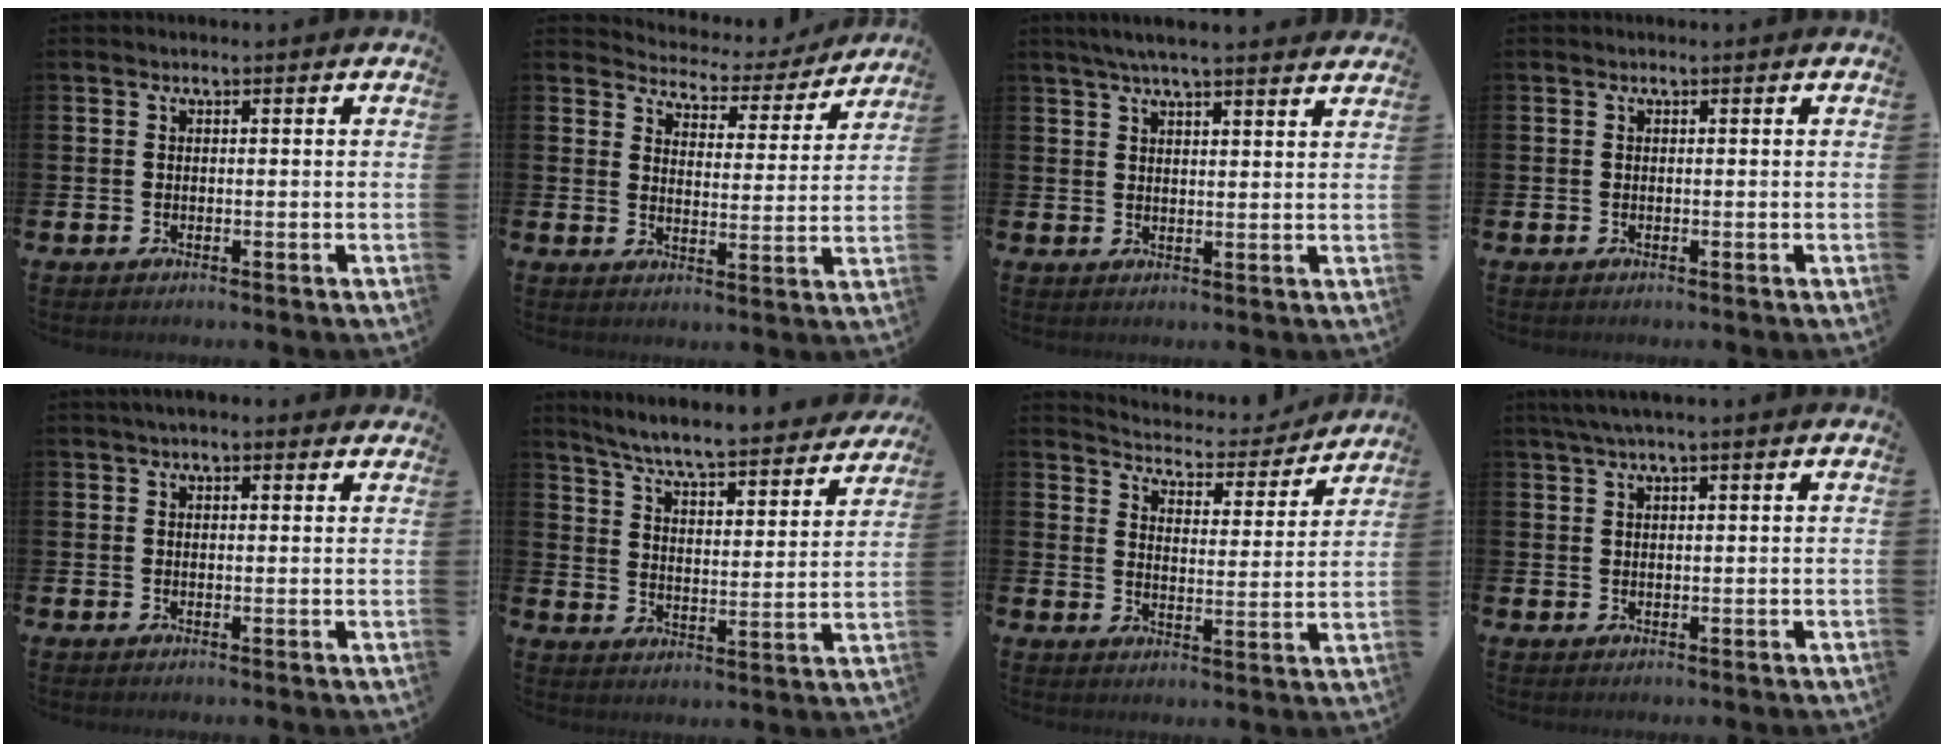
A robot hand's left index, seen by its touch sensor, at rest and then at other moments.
{"total": 4.3, "force": [4.1, 1.3, 0.1], "torque": [-0.017, -0.043, 0.063]}
{"total": 5.0, "force": [4.6, 0.1, 1.9], "torque": [-0.045, -0.011, 0.082]}
{"total": 0.0}
{"total": 1.7, "force": [1.4, 0.6, 0.8], "torque": [-0.015, 0.007, 0.024]}
{"total": 6.7, "force": [6.3, 0.1, 2.3], "torque": [-0.075, -0.051, 0.104]}
{"total": 5.2, "force": [5.1, 1.0, 0.4], "torque": [-0.025, -0.046, 0.082]}
{"total": 1.2, "force": [0.7, -0.1, 0.9], "torque": [-0.023, 0.004, 0.013]}